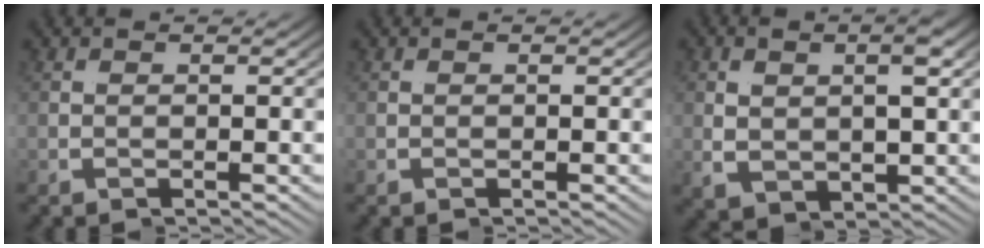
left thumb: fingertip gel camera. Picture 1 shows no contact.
{"total": 0.0}
{"total": 2.2, "force": [-0.3, 0.4, 2.2], "torque": [-0.031, 0.001, -0.002]}